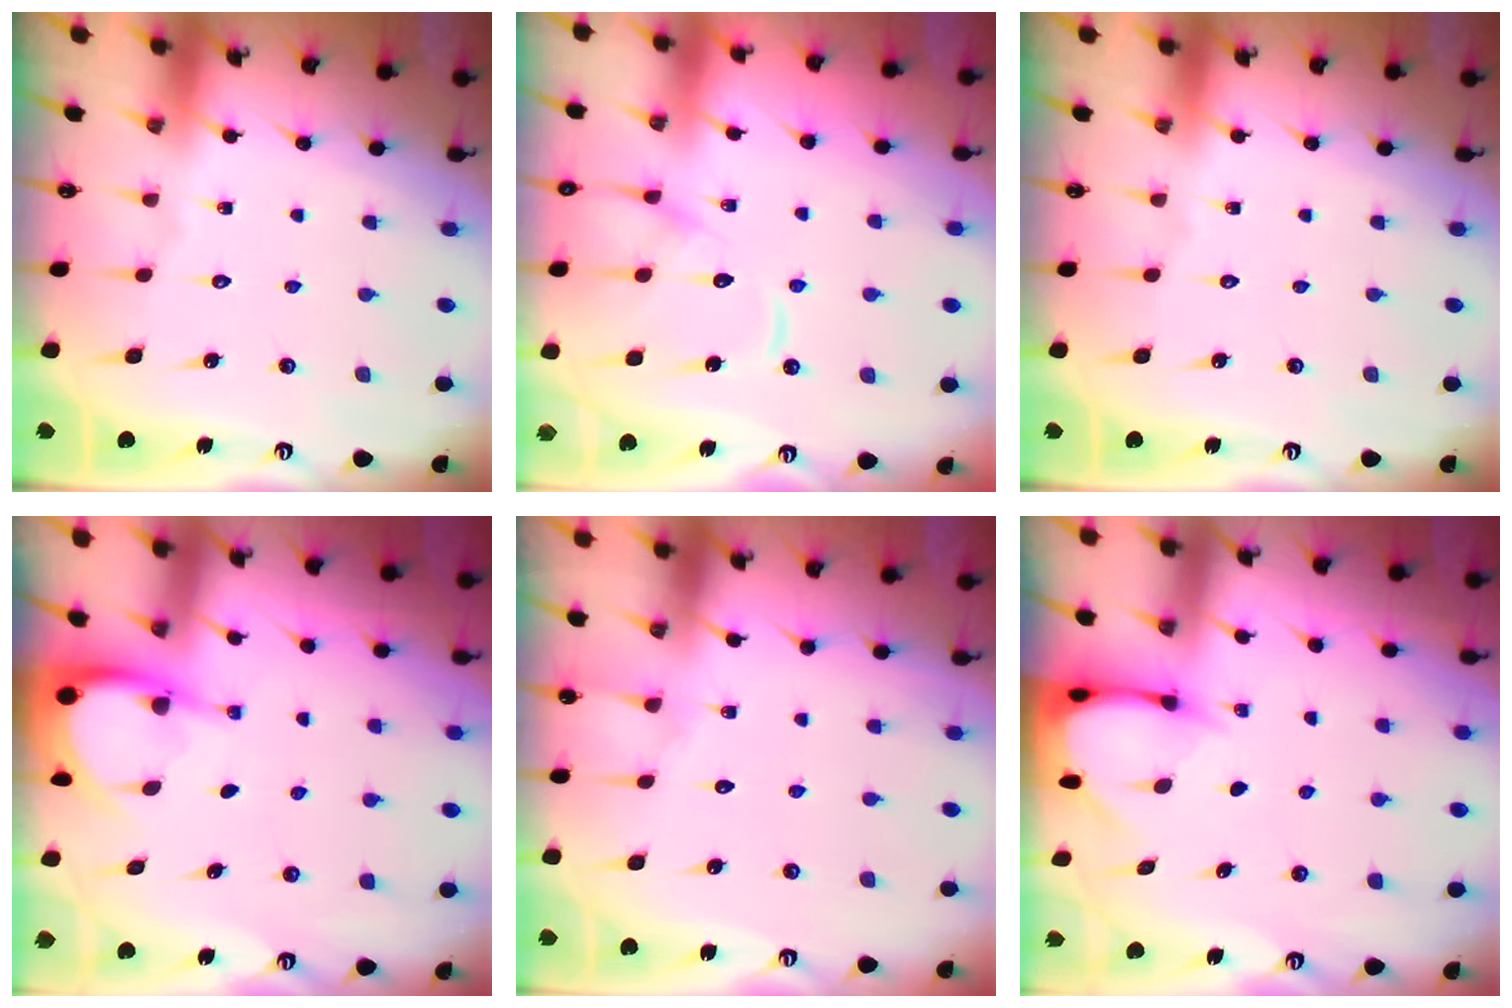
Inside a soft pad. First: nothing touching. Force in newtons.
{"total": 12.3, "press": 12.2, "slide": 1.3}
{"total": 0.0}
{"total": 4.0, "press": 4.0, "slide": 0.2}
{"total": 5.4, "press": 5.4, "slide": 0.5}
{"total": 3.5, "press": 3.5, "slide": 0.3}